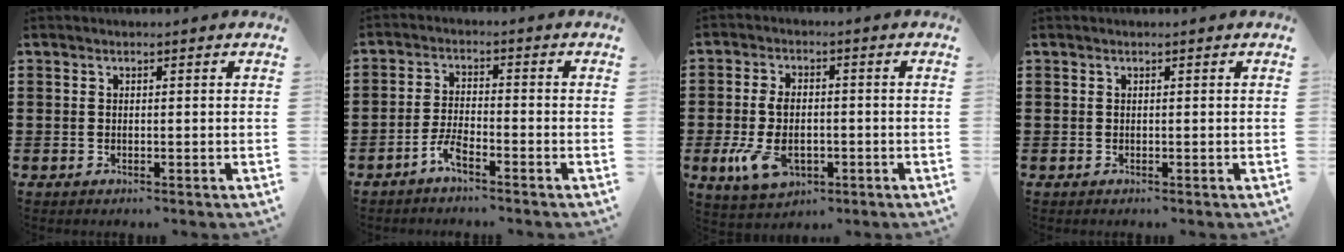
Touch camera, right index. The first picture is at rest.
{"total": 3.7, "force": [-2.9, 0.6, 2.3], "torque": [-0.056, 0.003, -0.059]}
{"total": 7.9, "force": [-1.9, 4.6, 6.1], "torque": [-0.155, -0.007, -0.041]}
{"total": 0.0}